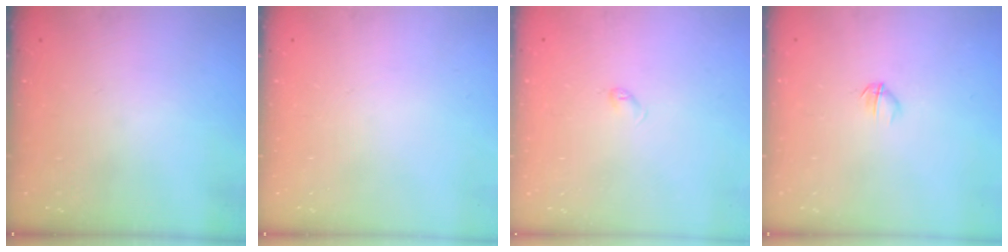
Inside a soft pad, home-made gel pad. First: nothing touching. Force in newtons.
{"total": 0.0}
{"total": 2.7, "press": 2.6, "slide": 0.4}
{"total": 2.7, "press": 2.6, "slide": 0.8}